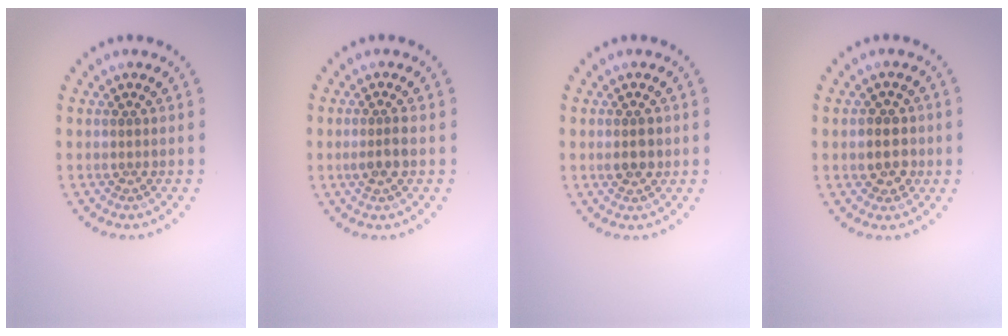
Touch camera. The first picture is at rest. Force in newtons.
{"total": 1.7, "press": 1.5, "slide": 0.8}
{"total": 1.6, "press": 1.6, "slide": 0.1}
{"total": 2.7, "press": 2.6, "slide": 0.7}